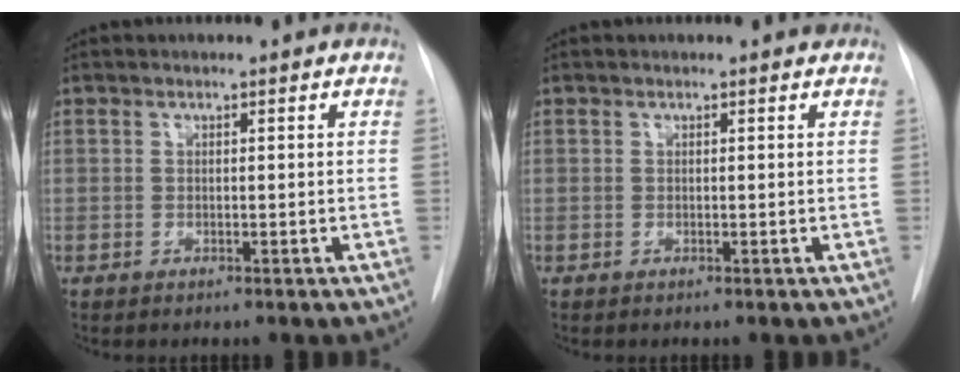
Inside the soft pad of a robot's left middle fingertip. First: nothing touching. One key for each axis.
{"total": 0.7, "fx": 0.6, "fy": 0.2, "fz": 0.1, "tx": -0.007, "ty": 0.007, "tz": 0.005}